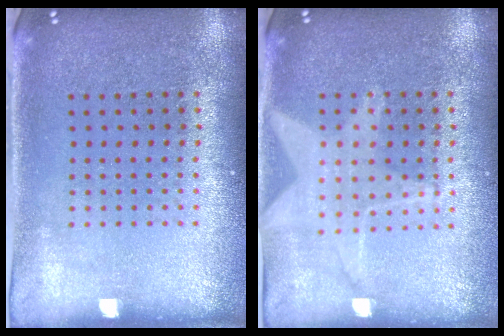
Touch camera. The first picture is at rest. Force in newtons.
{"total": 1.2, "press": 1.2, "slide": 0.3}